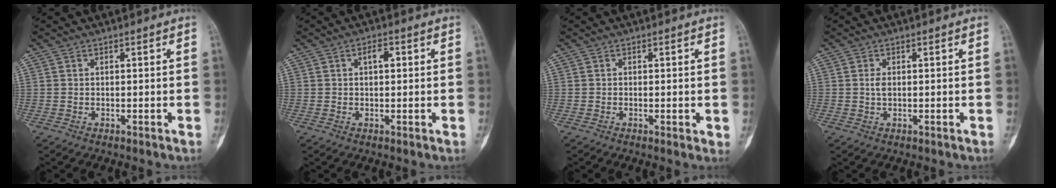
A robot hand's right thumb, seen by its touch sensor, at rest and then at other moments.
{"total": 2.8, "force": [0.6, 1.4, 2.3], "torque": [-0.032, 0.004, 0.008]}
{"total": 1.4, "force": [-0.2, 0.4, 1.3], "torque": [-0.020, -0.004, -0.004]}
{"total": 1.4, "force": [0.2, 0.8, 1.1], "torque": [-0.022, -0.001, 0.003]}